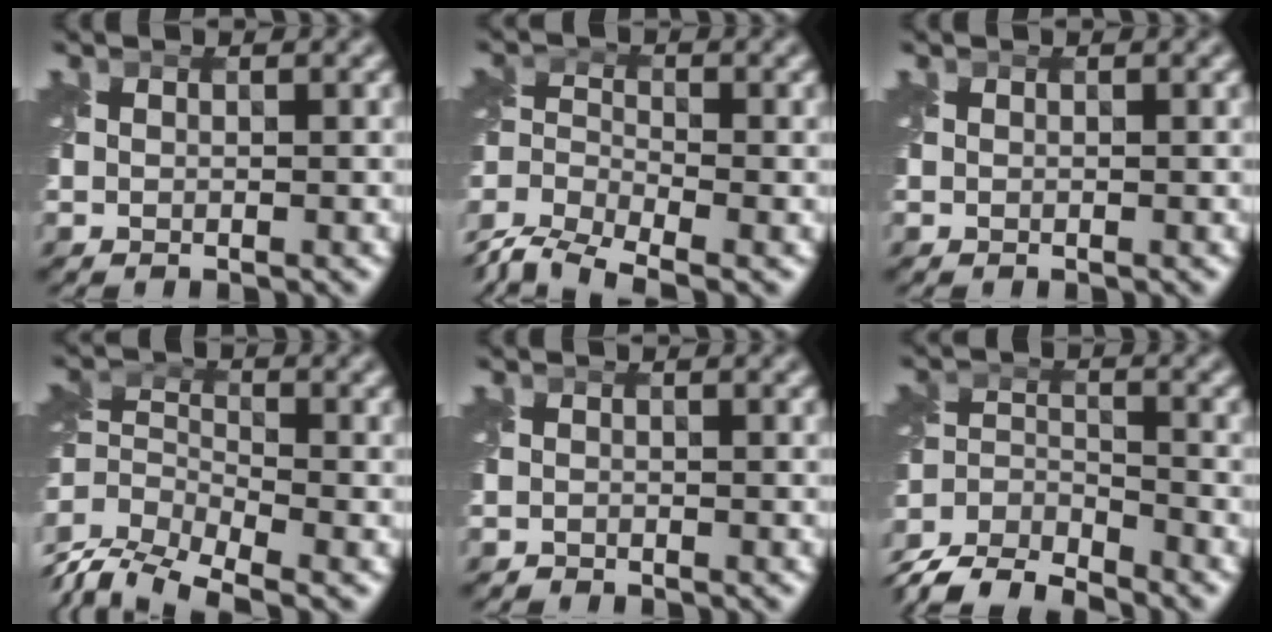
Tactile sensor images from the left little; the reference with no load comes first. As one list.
[{"total": 8.1, "force": [-6.5, 2.7, 3.8], "torque": [-0.075, -0.019, -0.128]}, {"total": 0.0}, {"total": 7.2, "force": [-4.0, 3.4, 4.9], "torque": [-0.092, -0.004, -0.089]}, {"total": 0.5, "force": [-0.5, 0.1, -0.1], "torque": [0.003, -0.003, -0.011]}, {"total": 7.5, "force": [-7.0, 1.8, 2.2], "torque": [-0.044, -0.013, -0.132]}]